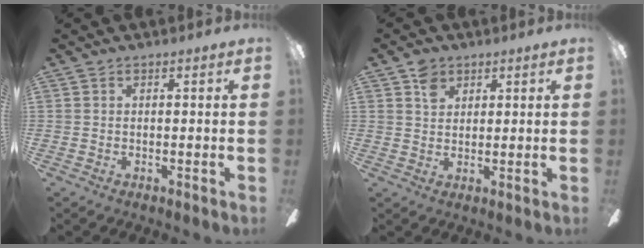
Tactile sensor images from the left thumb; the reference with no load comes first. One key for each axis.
{"total": 4.2, "fx": 2.6, "fy": 2.9, "fz": 1.5, "tx": -0.021, "ty": -0.002, "tz": 0.048}